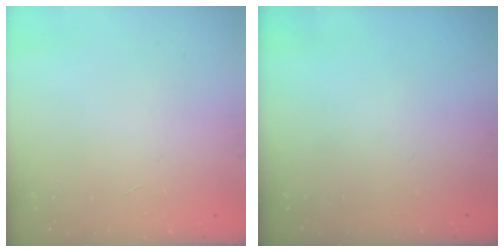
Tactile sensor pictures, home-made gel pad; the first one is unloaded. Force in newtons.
{"total": 0.0}